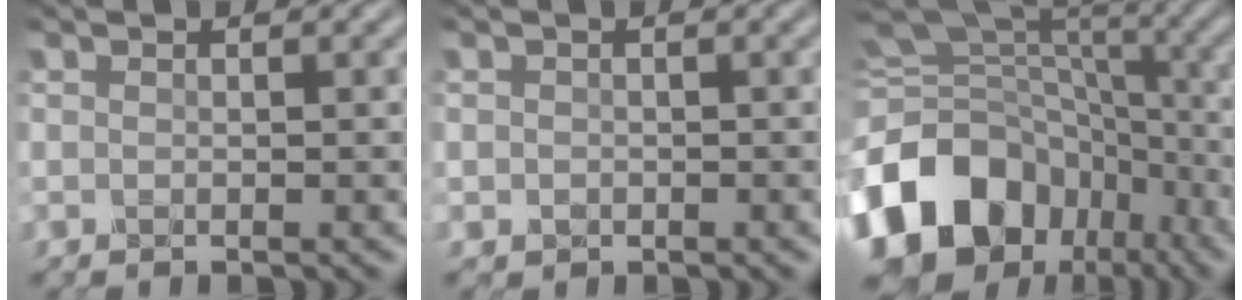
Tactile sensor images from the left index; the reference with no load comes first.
{"total": 0.9, "force": [-0.1, 0.9, 0.1], "torque": [0.005, -0.005, -0.006]}
{"total": 16.8, "force": [-7.8, 12.6, 7.8], "torque": [-0.182, 0.006, -0.128]}